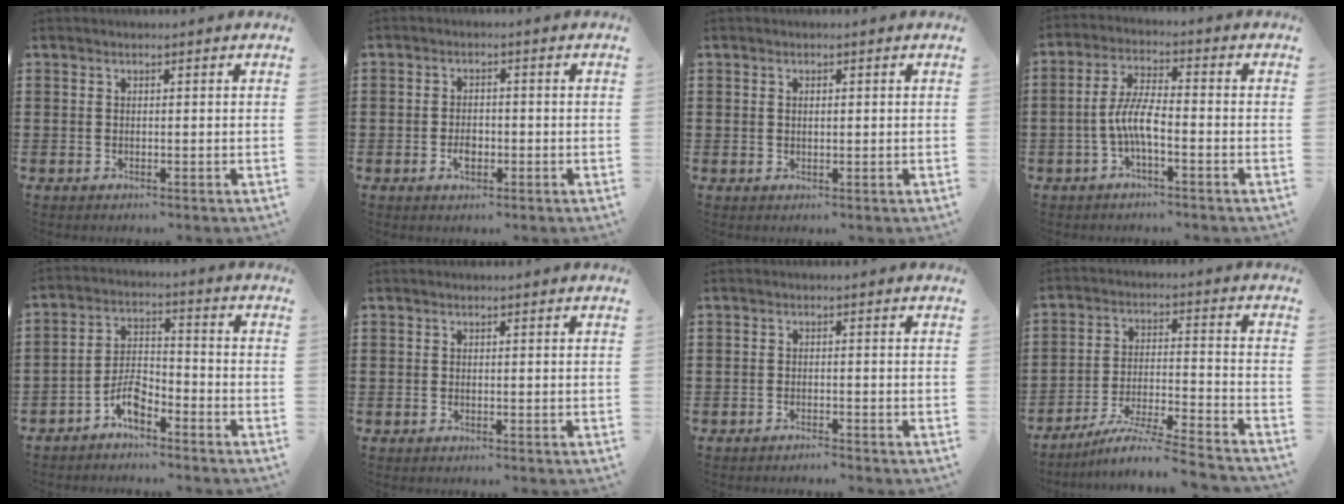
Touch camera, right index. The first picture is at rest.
{"total": 2.6, "force": [-0.9, 1.5, 2.0], "torque": [-0.038, 0.002, -0.016]}
{"total": 0.9, "force": [0.2, 0.4, 0.8], "torque": [-0.017, 0.002, 0.003]}
{"total": 6.1, "force": [-2.0, 1.6, 5.6], "torque": [-0.131, -0.007, -0.045]}
{"total": 5.2, "force": [-3.8, 2.1, 3.0], "torque": [-0.066, 0.010, -0.074]}
{"total": 0.0}
{"total": 1.1, "force": [-1.1, 0.0, 0.1], "torque": [-0.004, 0.002, -0.022]}
{"total": 7.4, "force": [-6.5, -0.4, 3.3], "torque": [-0.068, -0.012, -0.131]}